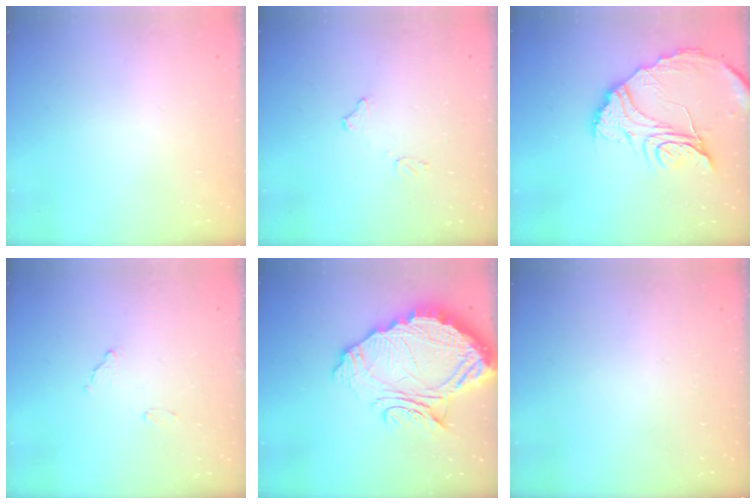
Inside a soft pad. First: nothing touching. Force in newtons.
{"total": 7.8, "press": 7.8, "slide": 0.4}
{"total": 16.7, "press": 16.7, "slide": 1.3}
{"total": 9.5, "press": 9.5, "slide": 0.4}
{"total": 20.2, "press": 20.1, "slide": 1.8}
{"total": 0.0}